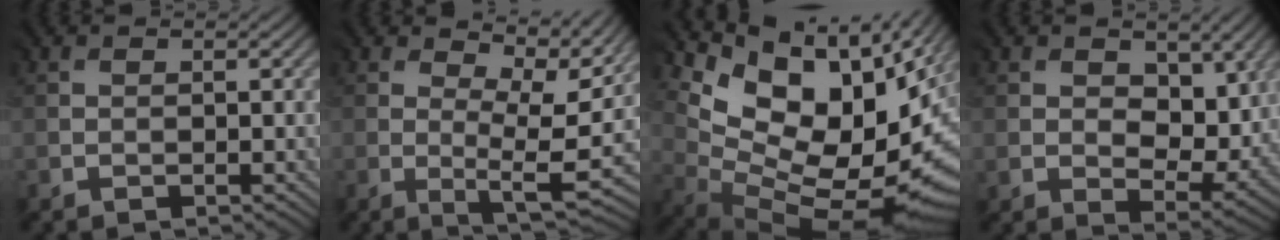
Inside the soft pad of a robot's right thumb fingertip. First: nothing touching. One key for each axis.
{"total": 8.0, "fx": 3.4, "fy": 2.8, "fz": 6.6, "tx": -0.122, "ty": -0.009, "tz": 0.062}
{"total": 13.6, "fx": 4.8, "fy": 8.1, "fz": 9.7, "tx": -0.166, "ty": -0.011, "tz": 0.107}
{"total": 7.1, "fx": 2.0, "fy": 4.8, "fz": 4.9, "tx": -0.088, "ty": -0.011, "tz": 0.038}